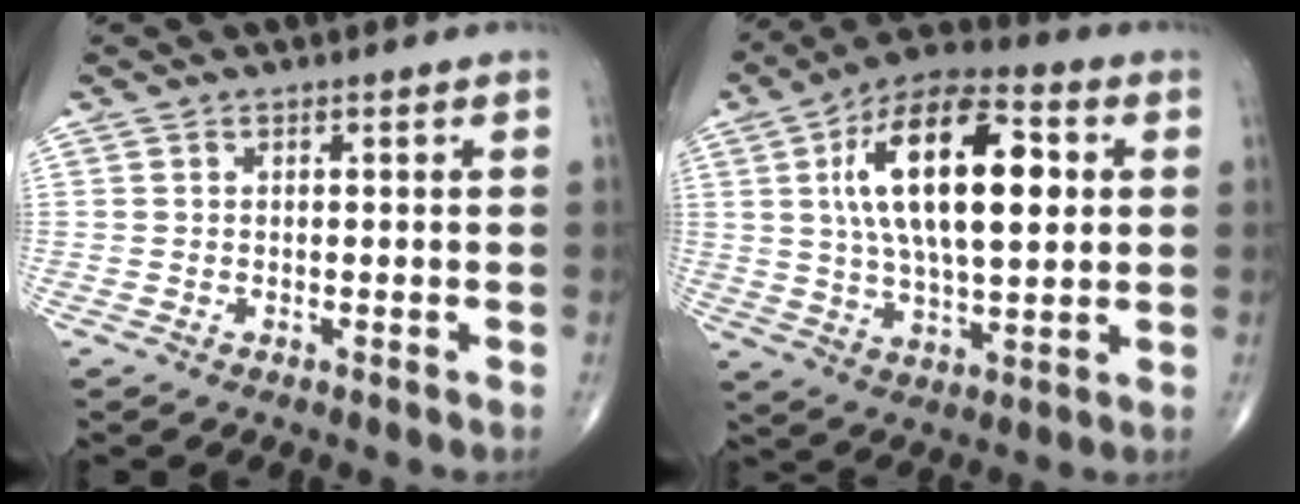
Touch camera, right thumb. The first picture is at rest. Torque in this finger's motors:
{"motor_torque": [0.46, 4.20, 1.95, 0.82, 0.60]}